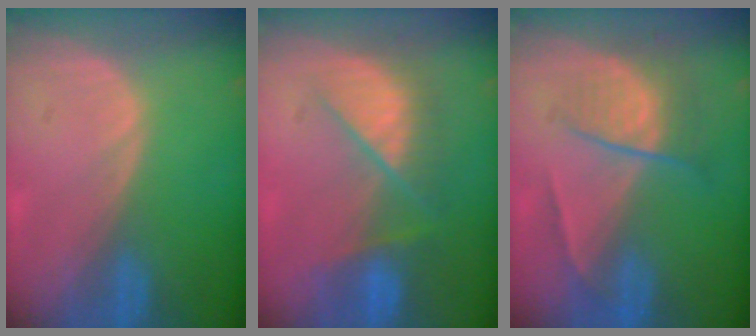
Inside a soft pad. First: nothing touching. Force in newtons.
{"total": 7.3, "press": 7.3, "slide": 0.3}
{"total": 6.8, "press": 5.9, "slide": 3.4}